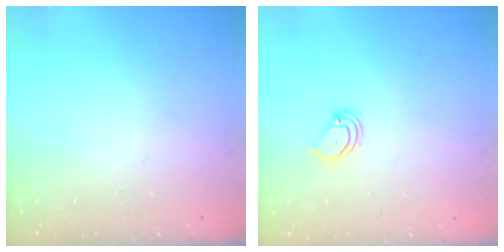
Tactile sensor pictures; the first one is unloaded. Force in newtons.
{"total": 3.2, "press": 3.2, "slide": 0.2}